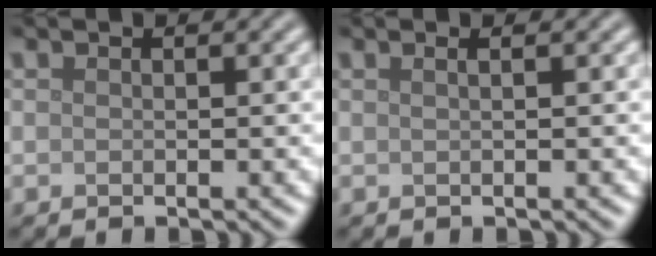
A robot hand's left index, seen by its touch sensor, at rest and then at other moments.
{"total": 1.4, "force": [0.7, 0.7, 1.1], "torque": [0.000, -0.002, -0.005]}